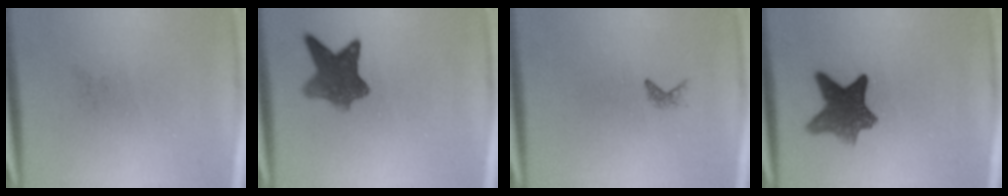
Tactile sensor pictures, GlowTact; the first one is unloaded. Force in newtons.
{"total": 7.5}
{"total": 0.6}
{"total": 8.3}